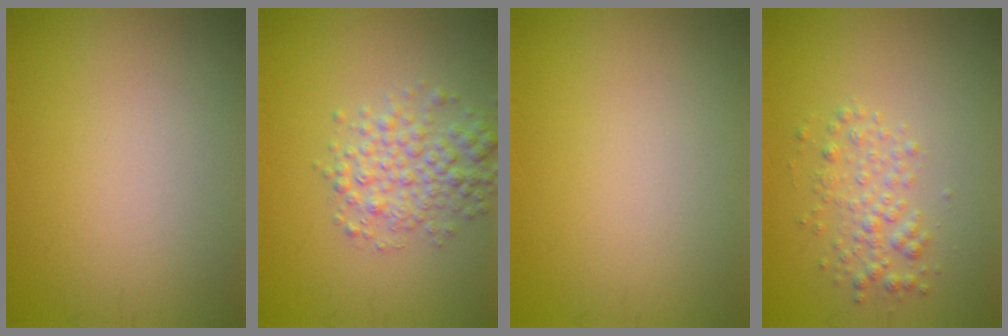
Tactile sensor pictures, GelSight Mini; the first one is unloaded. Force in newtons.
{"total": 4.0, "press": 4.0, "slide": 0.1}
{"total": 0.0}
{"total": 2.3, "press": 2.3, "slide": 0.1}